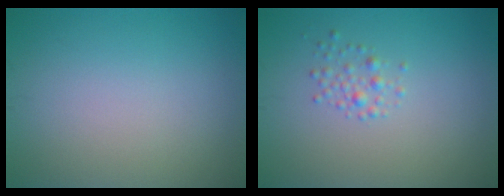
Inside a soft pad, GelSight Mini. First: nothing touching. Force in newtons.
{"total": 1.3, "press": 1.3, "slide": 0.0}